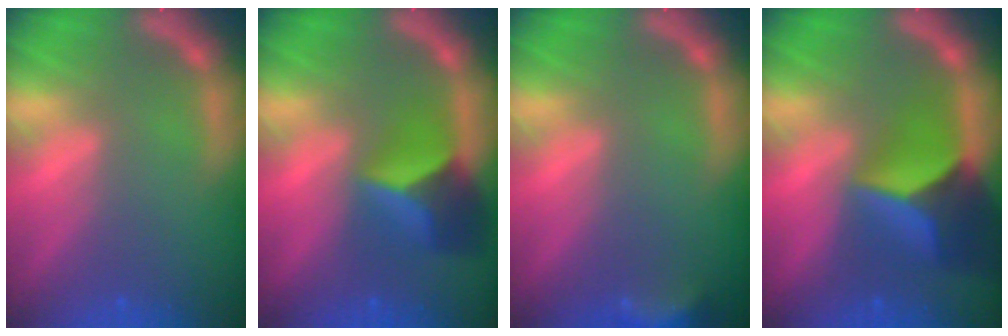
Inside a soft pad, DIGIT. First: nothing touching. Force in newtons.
{"total": 6.0}
{"total": 3.9}
{"total": 8.9}